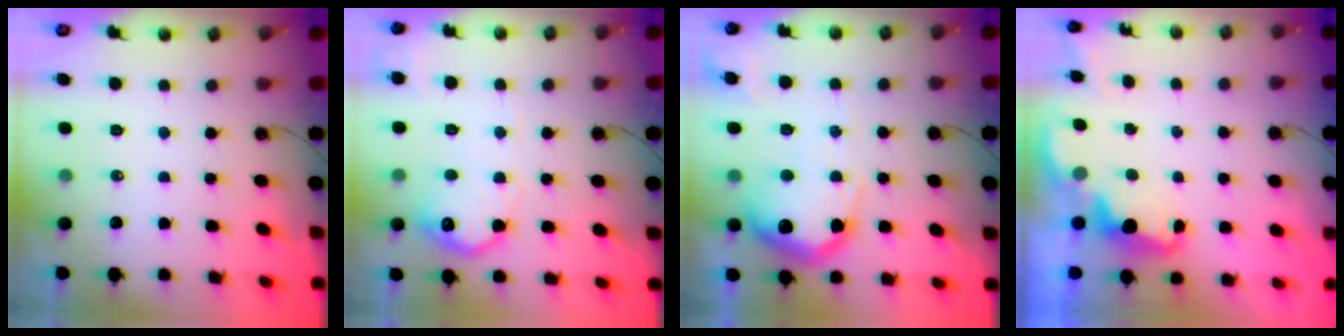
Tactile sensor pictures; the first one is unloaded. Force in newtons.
{"total": 13.3, "press": 13.3, "slide": 0.7}
{"total": 21.2, "press": 21.2, "slide": 1.7}
{"total": 2.4, "press": 2.3, "slide": 0.6}